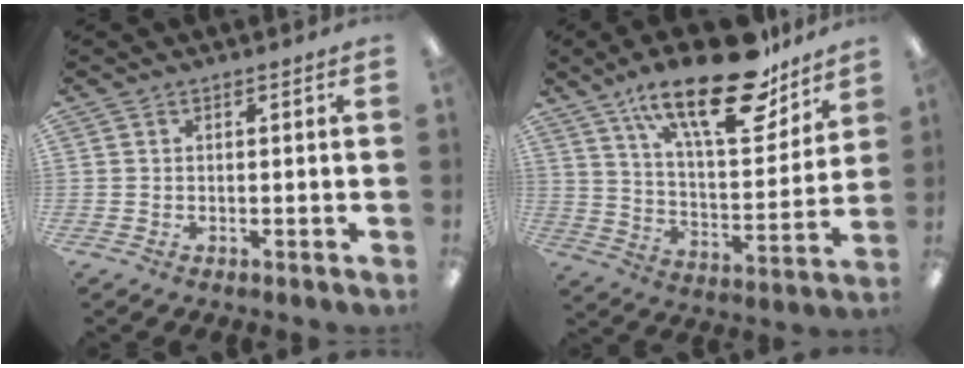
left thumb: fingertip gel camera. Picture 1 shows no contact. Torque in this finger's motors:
{"motor_torque": [0.77, 0.24, 1.51, -1.27, 0.46]}